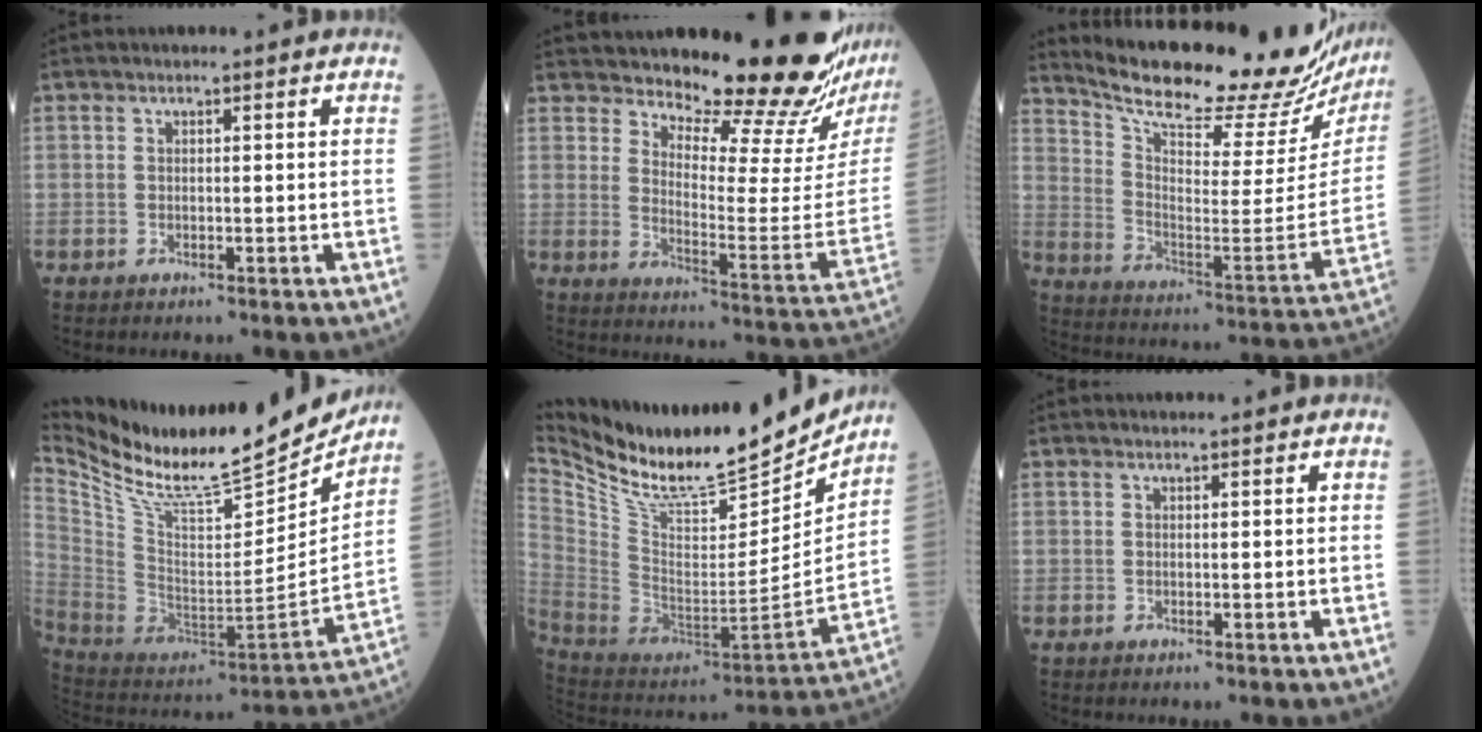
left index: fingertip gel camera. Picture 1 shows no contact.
{"total": 19.7, "force": [17.3, 0.7, 9.3], "torque": [-0.135, -0.107, 0.226]}
{"total": 28.6, "force": [25.5, 4.9, 12.0], "torque": [-0.199, -0.081, 0.341]}
{"total": 26.8, "force": [23.4, 4.7, 12.2], "torque": [-0.234, -0.053, 0.377]}
{"total": 23.6, "force": [20.7, 4.2, 10.4], "torque": [-0.198, -0.044, 0.345]}
{"total": 0.0}